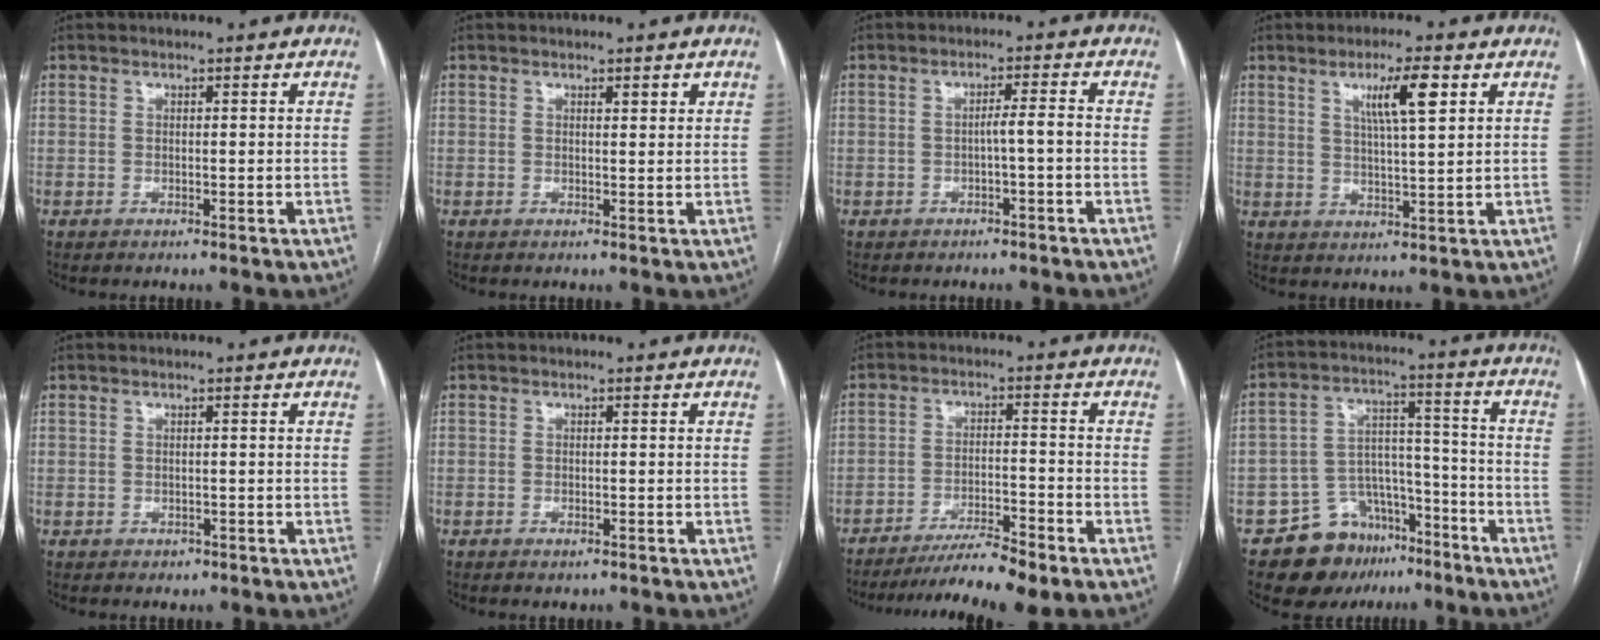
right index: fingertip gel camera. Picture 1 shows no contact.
{"total": 1.5, "force": [0.9, 0.4, 1.1], "torque": [-0.015, -0.002, 0.013]}
{"total": 2.4, "force": [-0.7, -0.1, 2.3], "torque": [-0.033, 0.006, -0.011]}
{"total": 7.0, "force": [3.1, 0.5, 6.2], "torque": [-0.105, 0.002, 0.054]}
{"total": 0.9, "force": [-0.4, 0.8, 0.2], "torque": [0.000, 0.002, -0.002]}
{"total": 0.9, "force": [-0.6, 0.4, 0.6], "torque": [-0.013, -0.002, -0.004]}
{"total": 8.5, "force": [-8.1, 0.4, 2.6], "torque": [-0.032, 0.002, -0.137]}
{"total": 12.0, "force": [-8.2, 7.8, 3.8], "torque": [-0.055, 0.053, -0.127]}